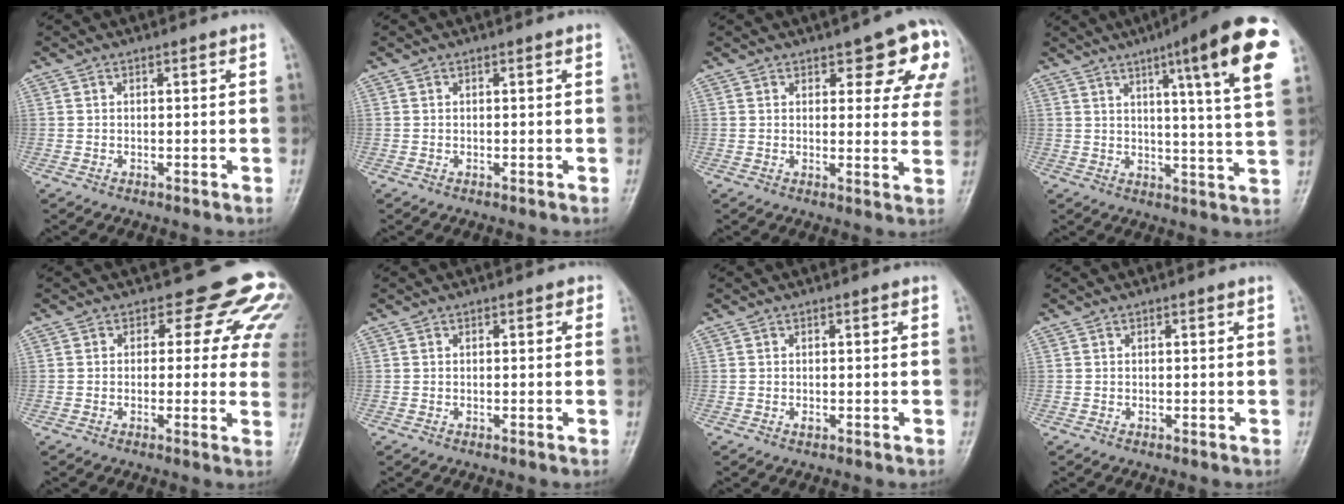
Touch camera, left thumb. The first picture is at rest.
{"total": 0.0}
{"total": 11.4, "force": [5.9, 4.7, 8.6], "torque": [-0.057, -0.024, 0.063]}
{"total": 18.6, "force": [8.5, 2.1, 16.5], "torque": [-0.207, -0.025, 0.105]}
{"total": 10.7, "force": [5.7, 6.8, 6.1], "torque": [-0.015, -0.017, 0.042]}
{"total": 0.7, "force": [0.1, 0.5, 0.4], "torque": [0.006, 0.003, -0.006]}
{"total": 0.6, "force": [-0.2, 0.4, 0.5], "torque": [-0.006, 0.001, -0.003]}
{"total": 0.0}